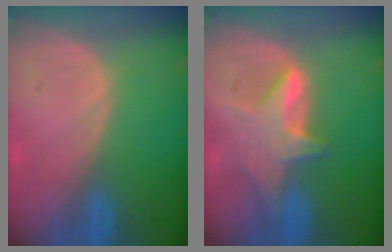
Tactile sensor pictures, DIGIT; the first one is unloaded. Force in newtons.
{"total": 5.9, "press": 5.9, "slide": 0.5}